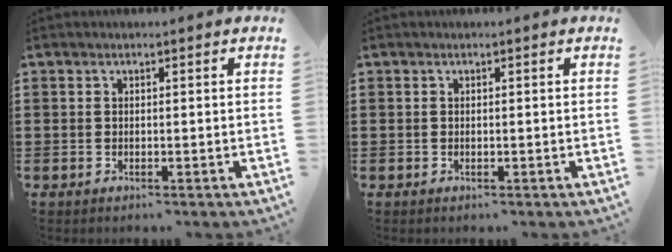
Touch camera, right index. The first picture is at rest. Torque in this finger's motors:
{"motor_torque": [-0.51, 1.63, 0.01, 0.01]}